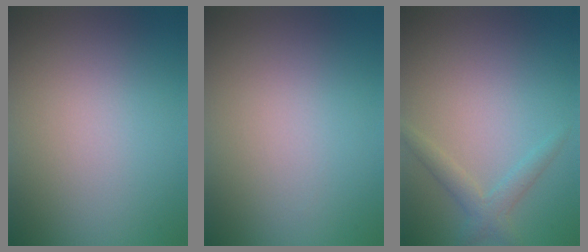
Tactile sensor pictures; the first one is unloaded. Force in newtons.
{"total": 0.0}
{"total": 2.0, "press": 2.0, "slide": 0.1}